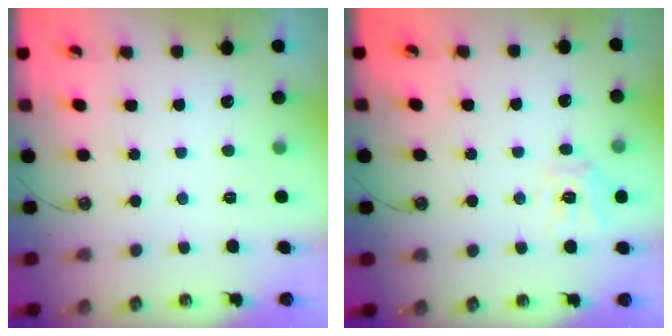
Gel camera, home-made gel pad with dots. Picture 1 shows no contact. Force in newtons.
{"total": 11.3, "press": 11.3, "slide": 1.4}